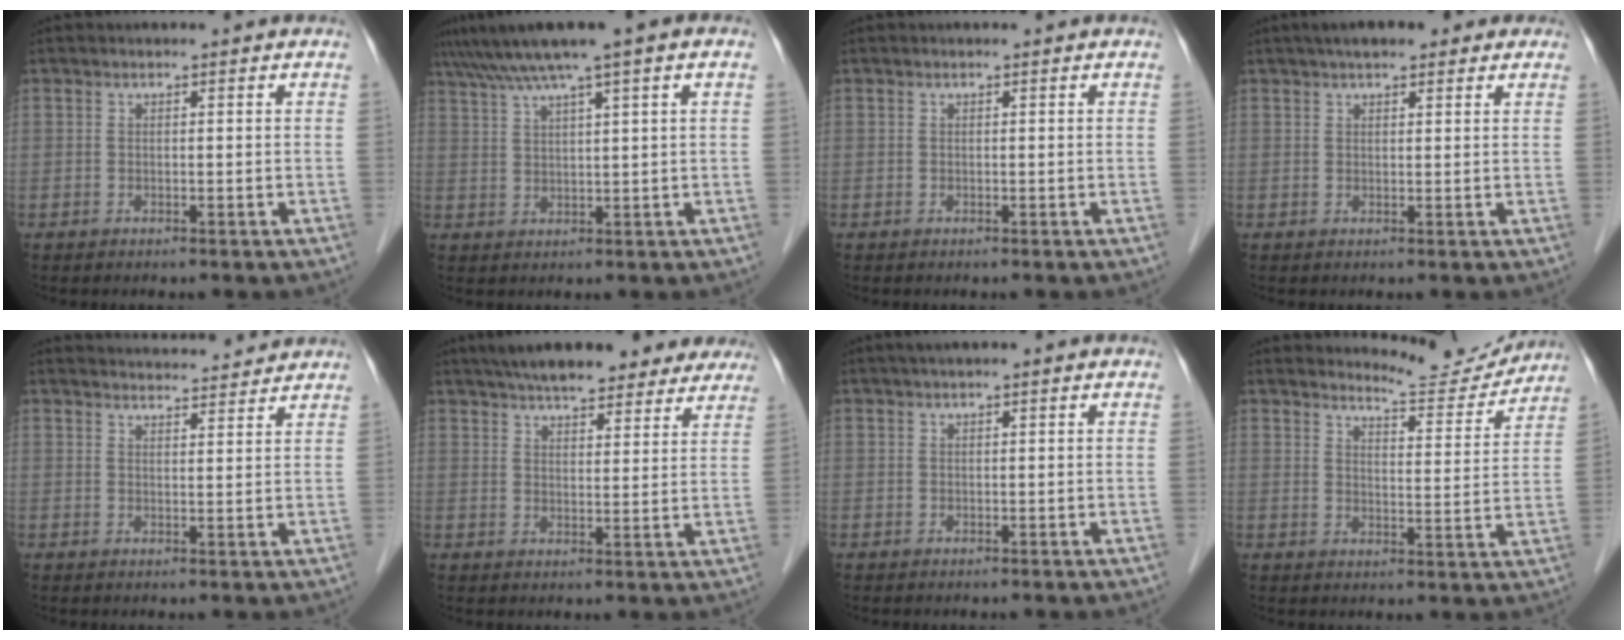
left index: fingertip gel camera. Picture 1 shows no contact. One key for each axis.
{"total": 8.4, "fx": 5.4, "fy": -0.3, "fz": 6.5, "tx": -0.111, "ty": 0.037, "tz": 0.089}
{"total": 0.0}
{"total": 6.6, "fx": 4.8, "fy": 2.3, "fz": 3.8, "tx": -0.047, "ty": 0.034, "tz": 0.068}
{"total": 8.3, "fx": 8.2, "fy": 0.6, "fz": 1.2, "tx": -0.017, "ty": 0.019, "tz": 0.102}
{"total": 17.8, "fx": 15.0, "fy": 5.2, "fz": 8.2, "tx": -0.118, "ty": 0.034, "tz": 0.196}
{"total": 1.6, "fx": 0.8, "fy": 0.3, "fz": 1.3, "tx": -0.027, "ty": 0.017, "tz": 0.012}
{"total": 7.5, "fx": 7.5, "fy": 0.5, "fz": -0.3, "tx": -0.003, "ty": -0.014, "tz": 0.099}